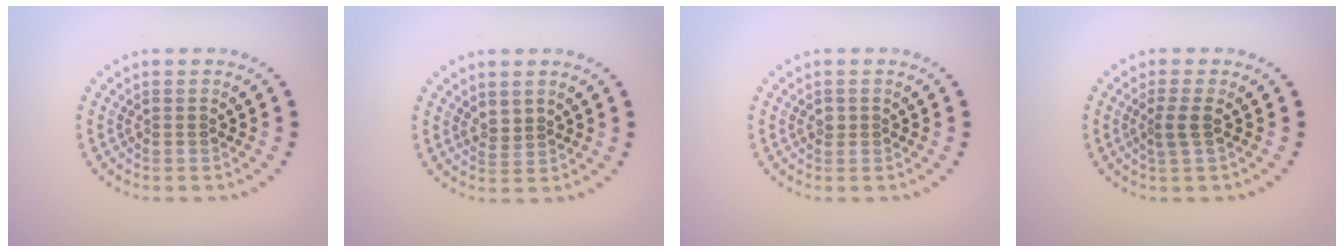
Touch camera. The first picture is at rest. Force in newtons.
{"total": 1.1, "press": 0.7, "slide": 0.8}
{"total": 0.8, "press": 0.7, "slide": 0.3}
{"total": 1.7, "press": 1.4, "slide": 1.0}